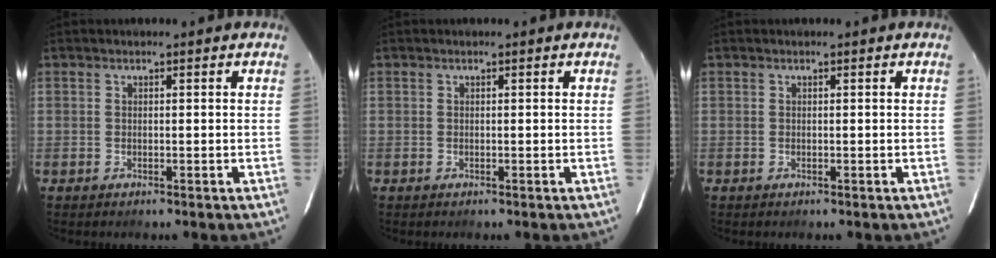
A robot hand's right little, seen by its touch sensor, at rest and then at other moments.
{"total": 0.0}
{"total": 0.0}